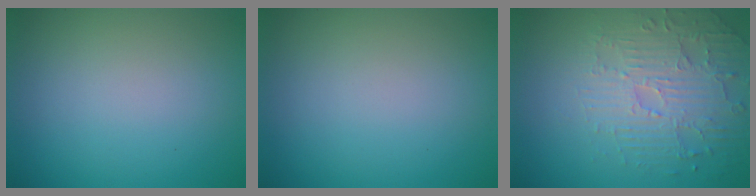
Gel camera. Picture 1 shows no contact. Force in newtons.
{"total": 0.0}
{"total": 4.4, "press": 3.6, "slide": 2.6}